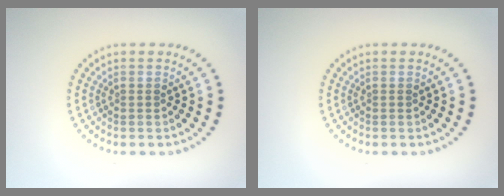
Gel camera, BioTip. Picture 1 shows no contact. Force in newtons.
{"total": 0.0}